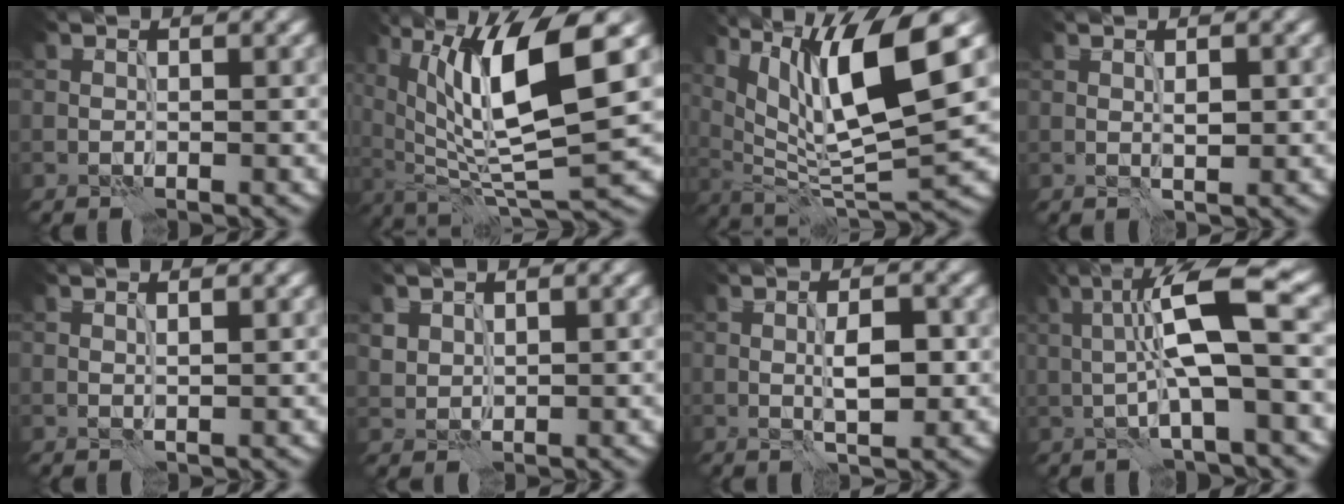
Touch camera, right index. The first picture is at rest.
{"total": 10.9, "force": [3.2, 2.7, 10.1], "torque": [-0.178, 0.002, 0.063]}
{"total": 11.5, "force": [4.7, 2.6, 10.2], "torque": [-0.176, 0.004, 0.090]}
{"total": 1.1, "force": [0.1, 0.2, 1.1], "torque": [-0.020, 0.001, 0.005]}
{"total": 0.6, "force": [0.4, -0.3, 0.4], "torque": [-0.007, 0.001, 0.007]}
{"total": 1.6, "force": [1.2, 1.0, 0.4], "torque": [-0.013, -0.002, 0.026]}
{"total": 2.9, "force": [0.0, 0.7, 2.8], "torque": [-0.048, 0.001, 0.001]}
{"total": 7.5, "force": [0.7, 1.1, 7.4], "torque": [-0.127, 0.015, 0.006]}